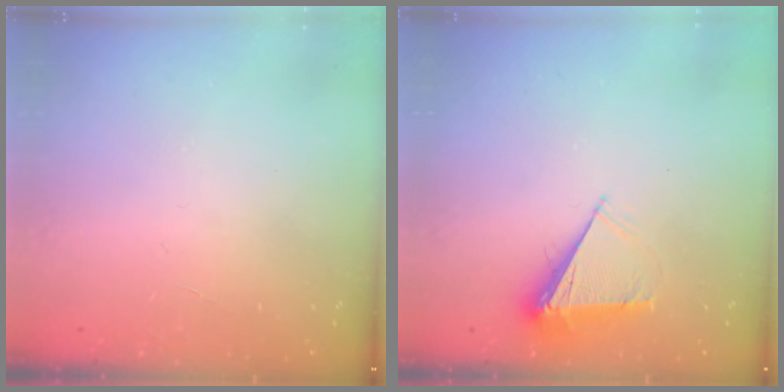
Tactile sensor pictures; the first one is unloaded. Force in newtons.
{"total": 7.2, "press": 7.2, "slide": 0.8}